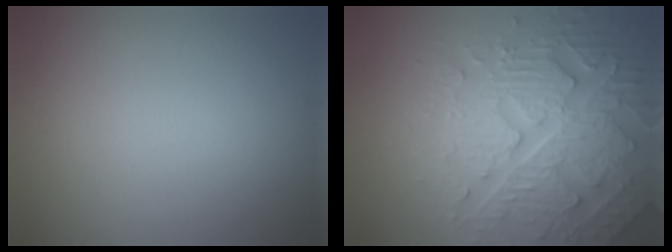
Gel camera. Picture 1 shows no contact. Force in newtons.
{"total": 5.5, "press": 5.3, "slide": 1.4}